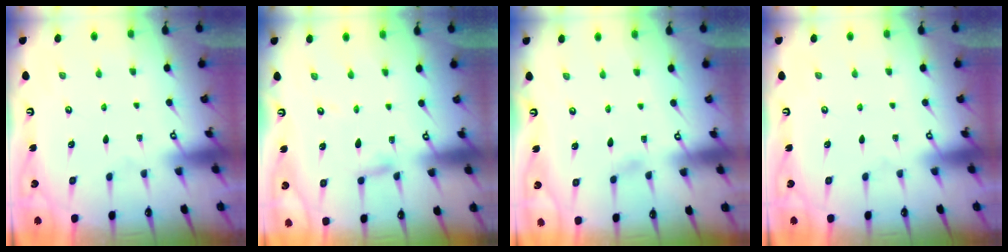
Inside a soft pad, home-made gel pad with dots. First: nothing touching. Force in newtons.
{"total": 4.4, "press": 4.4, "slide": 0.3}
{"total": 2.1, "press": 2.1, "slide": 0.3}
{"total": 0.0}